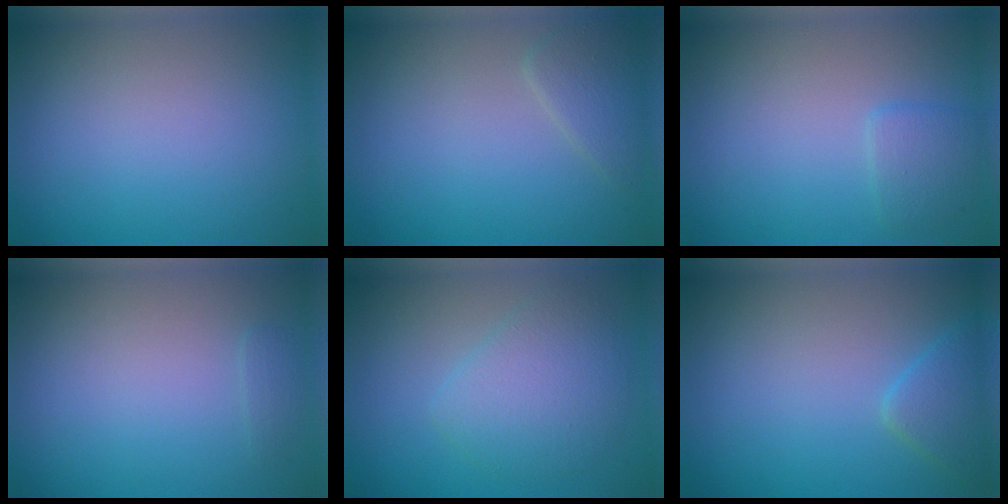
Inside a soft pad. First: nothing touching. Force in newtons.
{"total": 1.8, "press": 1.8, "slide": 0.1}
{"total": 1.6, "press": 1.6, "slide": 0.1}
{"total": 0.7, "press": 0.7, "slide": 0.1}
{"total": 4.0, "press": 4.0, "slide": 0.1}
{"total": 2.3, "press": 2.3, "slide": 0.1}